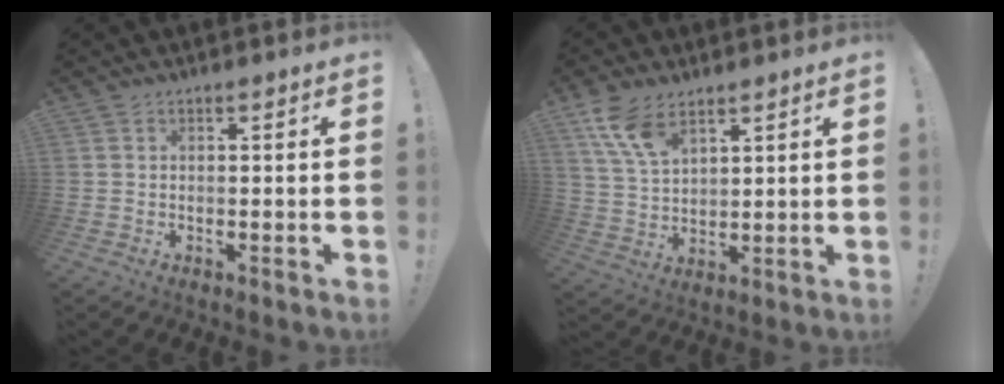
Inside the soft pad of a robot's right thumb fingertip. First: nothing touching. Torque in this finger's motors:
{"motor_torque": [1.17, 1.51, 0.86, 0.62, 0.08]}